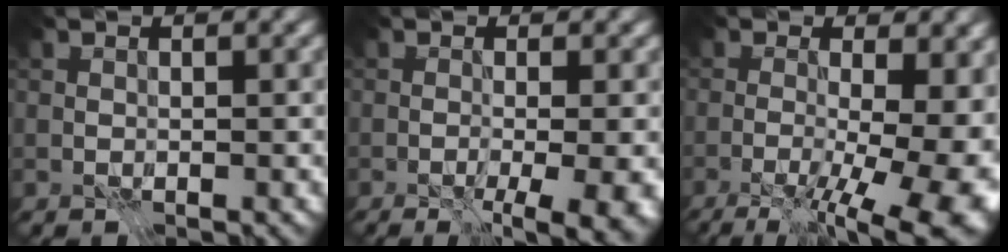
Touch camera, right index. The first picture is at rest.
{"total": 4.3, "force": [-1.7, 0.6, 4.0], "torque": [-0.056, -0.014, -0.019]}
{"total": 14.8, "force": [-2.7, 5.6, 13.4], "torque": [-0.138, -0.011, -0.030]}